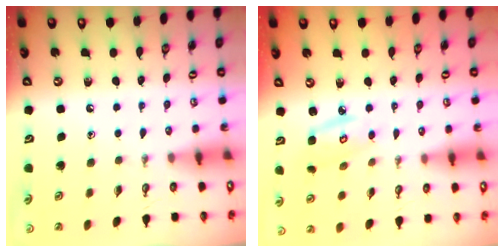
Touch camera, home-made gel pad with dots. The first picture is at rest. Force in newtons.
{"total": 4.5, "press": 4.5, "slide": 0.3}